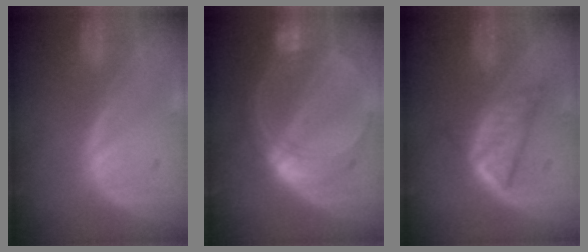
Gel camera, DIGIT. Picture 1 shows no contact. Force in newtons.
{"total": 8.6, "press": 8.6, "slide": 0.7}
{"total": 5.5, "press": 5.3, "slide": 1.5}